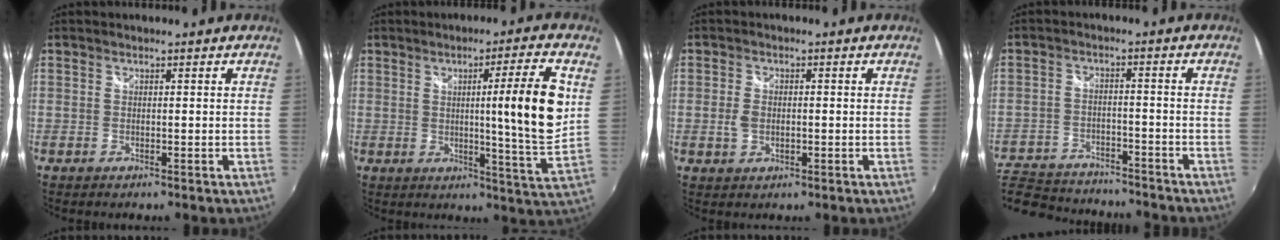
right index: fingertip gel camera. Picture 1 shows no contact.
{"total": 12.4, "force": [2.4, -1.1, 12.2], "torque": [-0.185, -0.012, 0.031]}
{"total": 3.0, "force": [-0.5, 2.0, 2.1], "torque": [-0.045, 0.000, -0.008]}
{"total": 18.5, "force": [-15.5, 7.3, 7.0], "torque": [-0.178, -0.006, -0.234]}